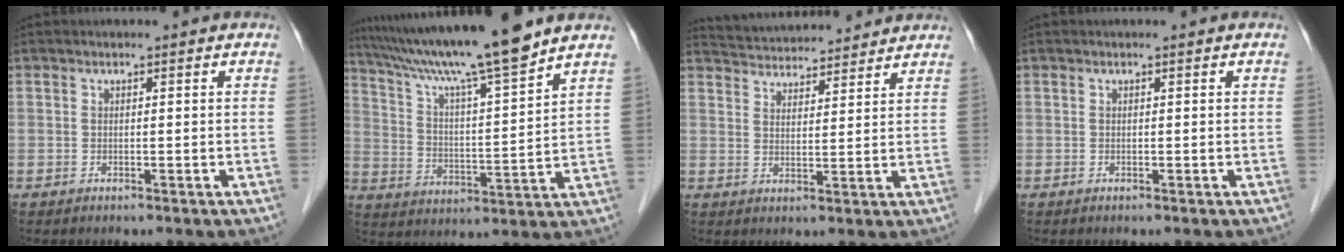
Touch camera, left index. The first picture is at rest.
{"total": 15.9, "force": [13.2, -1.2, 8.8], "torque": [-0.154, 0.000, 0.219]}
{"total": 11.9, "force": [11.4, 2.0, 2.9], "torque": [-0.048, 0.023, 0.167]}
{"total": 0.0}